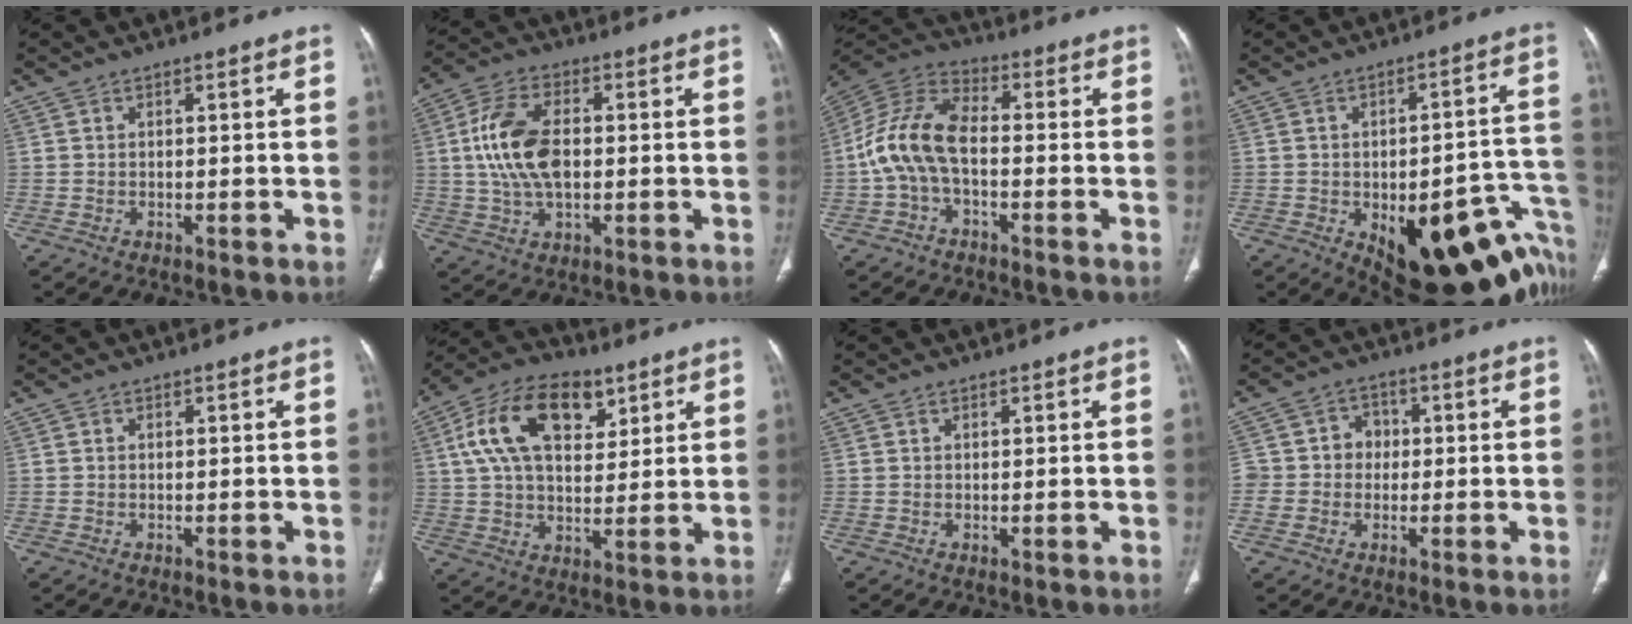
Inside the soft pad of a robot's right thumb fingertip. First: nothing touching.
{"total": 12.6, "force": [0.7, 7.2, 10.3], "torque": [-0.201, 0.012, 0.013]}
{"total": 12.0, "force": [-1.9, 6.7, 9.8], "torque": [-0.200, 0.037, -0.045]}
{"total": 27.7, "force": [-10.5, 11.5, 22.9], "torque": [-0.197, 0.058, -0.117]}
{"total": 0.0}
{"total": 17.5, "force": [6.8, 10.3, 12.4], "torque": [-0.196, -0.004, 0.115]}
{"total": 0.0}
{"total": 6.1, "force": [-0.1, 5.7, 2.1], "torque": [0.004, 0.018, -0.008]}